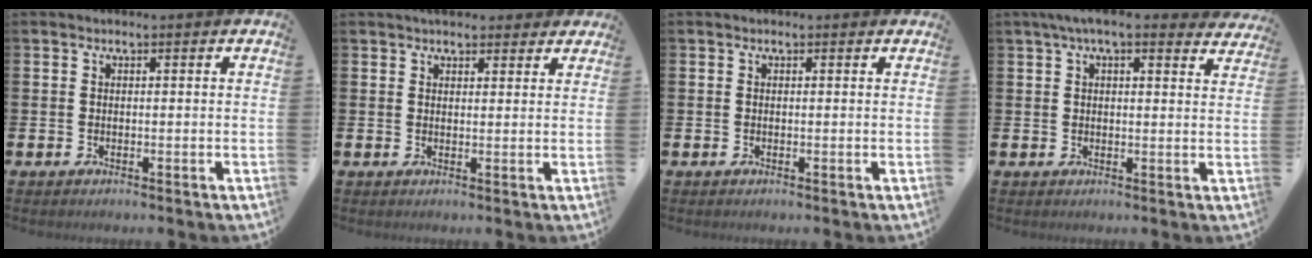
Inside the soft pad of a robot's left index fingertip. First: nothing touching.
{"total": 3.8, "force": [3.4, 1.6, 0.5], "torque": [-0.003, -0.012, 0.061]}
{"total": 0.0}
{"total": 5.2, "force": [4.3, 1.2, 2.6], "torque": [-0.047, -0.012, 0.075]}